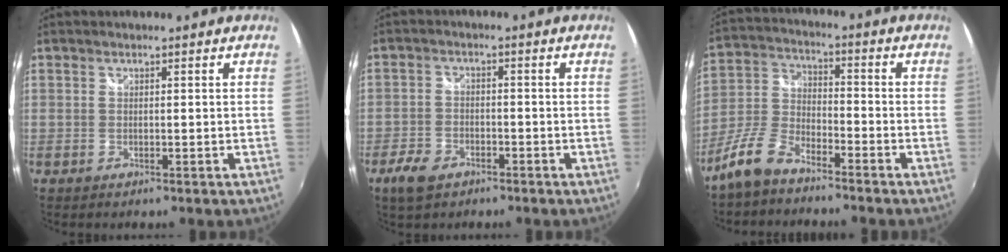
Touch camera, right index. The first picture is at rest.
{"total": 6.3, "force": [-4.2, 3.7, 2.9], "torque": [-0.084, -0.004, -0.076]}
{"total": 8.9, "force": [-6.7, 3.7, 4.5], "torque": [-0.111, 0.008, -0.138]}